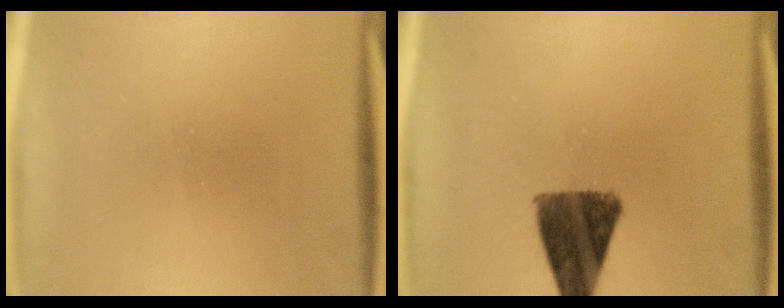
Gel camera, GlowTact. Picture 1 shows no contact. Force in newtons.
{"total": 10.7}